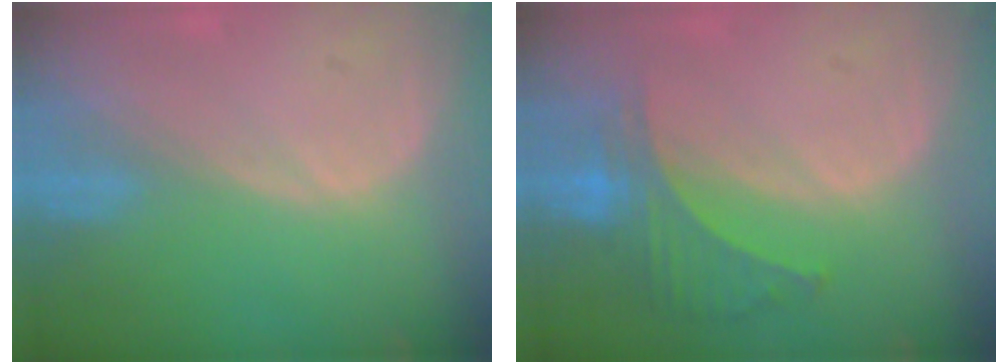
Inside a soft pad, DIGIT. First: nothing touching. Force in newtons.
{"total": 6.3, "press": 5.9, "slide": 2.3}